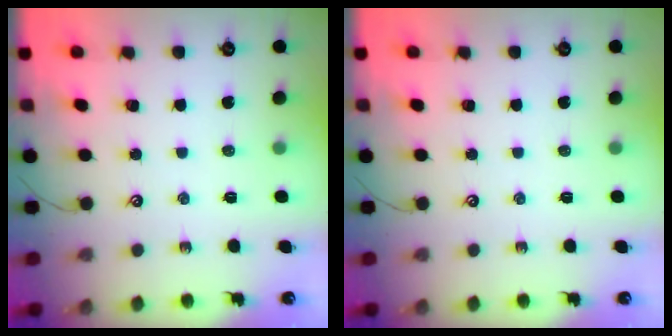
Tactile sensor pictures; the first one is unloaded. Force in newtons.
{"total": 0.0}